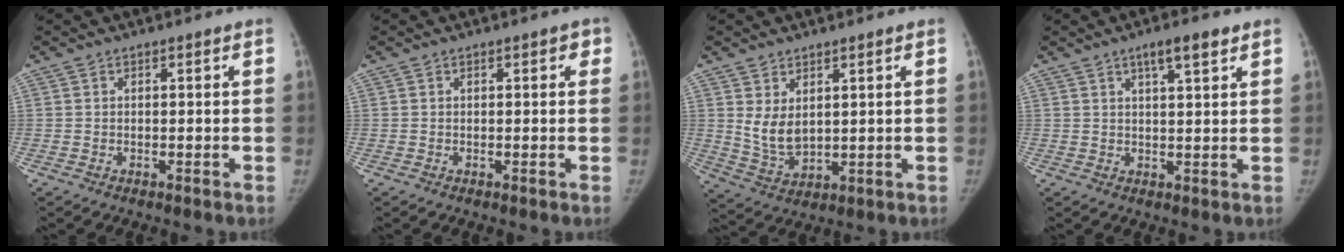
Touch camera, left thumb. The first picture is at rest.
{"total": 1.5, "force": [0.7, 0.7, 1.2], "torque": [-0.004, 0.002, 0.004]}
{"total": 6.2, "force": [2.1, 3.7, 4.6], "torque": [-0.074, -0.022, 0.055]}
{"total": 5.1, "force": [3.0, 1.1, 3.9], "torque": [-0.058, -0.011, 0.047]}